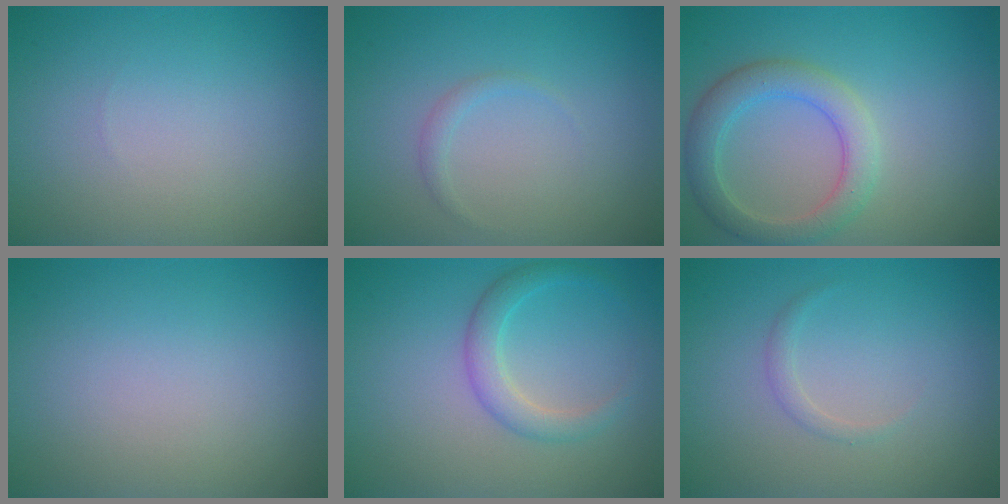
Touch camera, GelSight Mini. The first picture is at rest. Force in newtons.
{"total": 0.8, "press": 0.8, "slide": 0.1}
{"total": 4.0, "press": 3.9, "slide": 0.4}
{"total": 0.0}
{"total": 2.5, "press": 2.5, "slide": 0.0}
{"total": 0.9, "press": 0.9, "slide": 0.1}